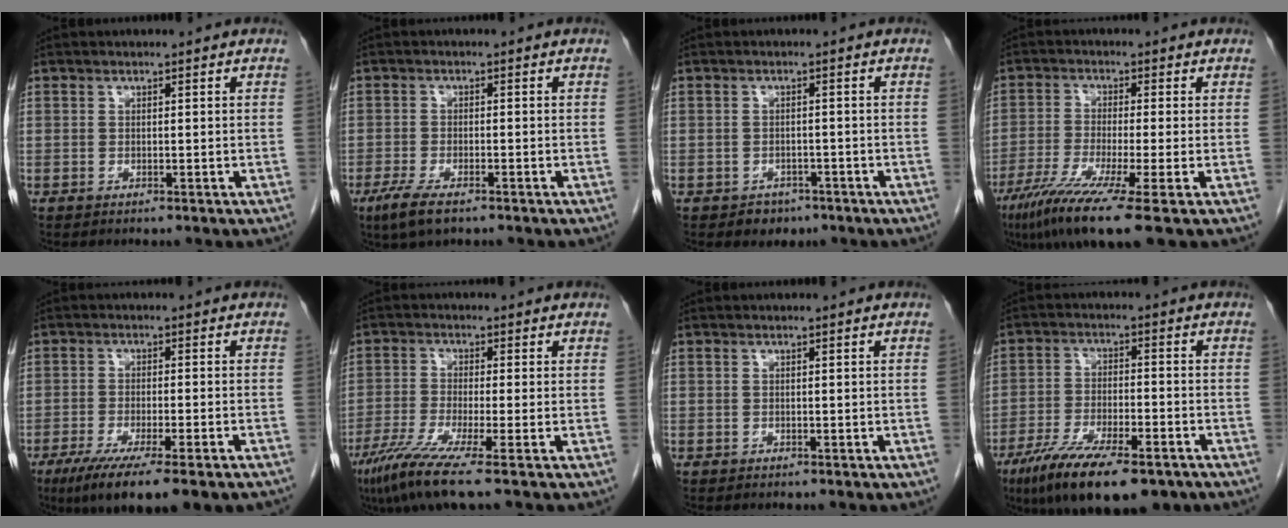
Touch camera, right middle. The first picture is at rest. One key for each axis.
{"total": 5.1, "fx": -3.4, "fy": 1.3, "fz": 3.6, "tx": -0.079, "ty": -0.011, "tz": -0.056}
{"total": 2.7, "fx": -1.7, "fy": 2.0, "fz": 0.5, "tx": -0.011, "ty": 0.007, "tz": -0.019}
{"total": 10.6, "fx": -6.4, "fy": -0.7, "fz": 8.4, "tx": -0.154, "ty": -0.031, "tz": -0.111}
{"total": 13.1, "fx": -9.3, "fy": 1.6, "fz": 9.1, "tx": -0.131, "ty": -0.030, "tz": -0.141}
{"total": 8.0, "fx": -5.2, "fy": -0.8, "fz": 6.0, "tx": -0.115, "ty": -0.028, "tz": -0.099}
{"total": 0.0}
{"total": 15.7, "fx": -10.7, "fy": 4.4, "fz": 10.6, "tx": -0.176, "ty": -0.025, "tz": -0.173}